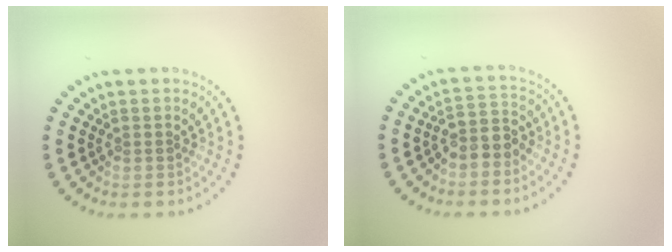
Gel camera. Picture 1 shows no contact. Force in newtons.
{"total": 2.5, "press": 2.2, "slide": 1.1}